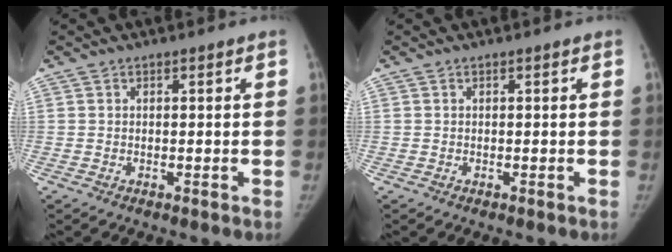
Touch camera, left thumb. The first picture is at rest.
{"total": 0.0}